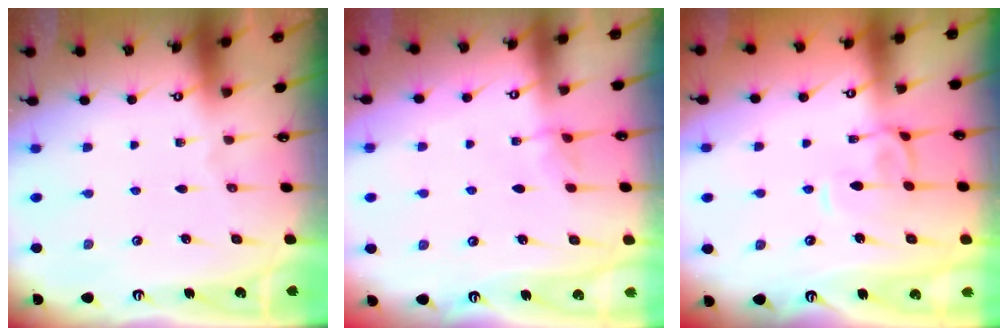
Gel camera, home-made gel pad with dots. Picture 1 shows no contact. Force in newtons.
{"total": 3.2, "press": 3.2, "slide": 0.4}
{"total": 1.0, "press": 0.8, "slide": 0.6}